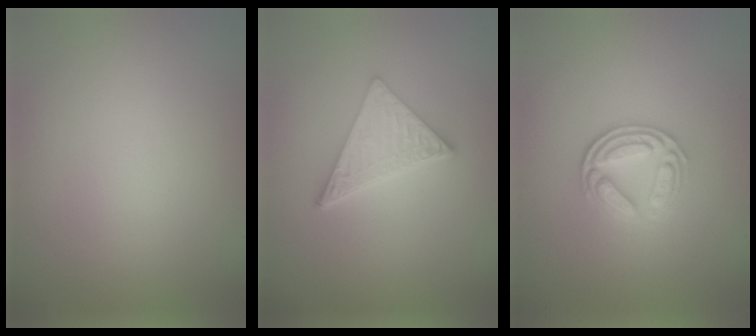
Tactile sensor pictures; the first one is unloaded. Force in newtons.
{"total": 5.0, "press": 3.7, "slide": 3.4}
{"total": 3.6, "press": 3.1, "slide": 1.8}